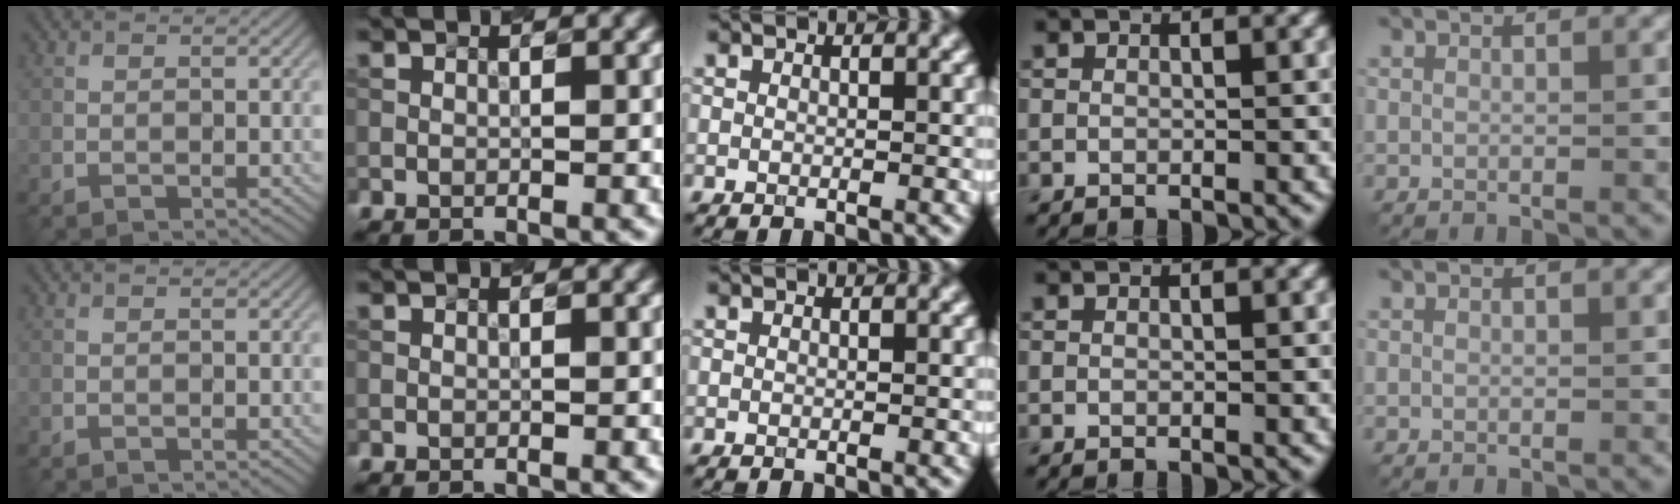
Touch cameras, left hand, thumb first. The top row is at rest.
{}